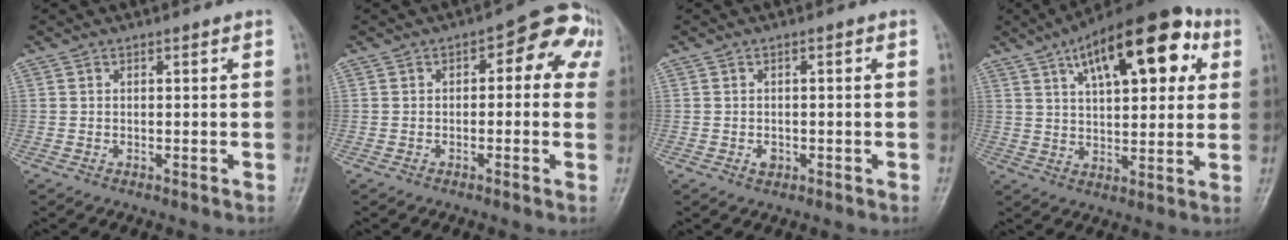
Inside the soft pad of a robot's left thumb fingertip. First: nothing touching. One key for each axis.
{"total": 8.7, "fx": 1.8, "fy": 5.0, "fz": 6.9, "tx": -0.038, "ty": 0.031, "tz": 0.007}
{"total": 1.5, "fx": -0.7, "fy": 1.2, "fz": 0.8, "tx": -0.004, "ty": 0.003, "tz": -0.012}
{"total": 20.1, "fx": 8.3, "fy": 8.8, "fz": 16.1, "tx": -0.212, "ty": 0.005, "tz": 0.123}